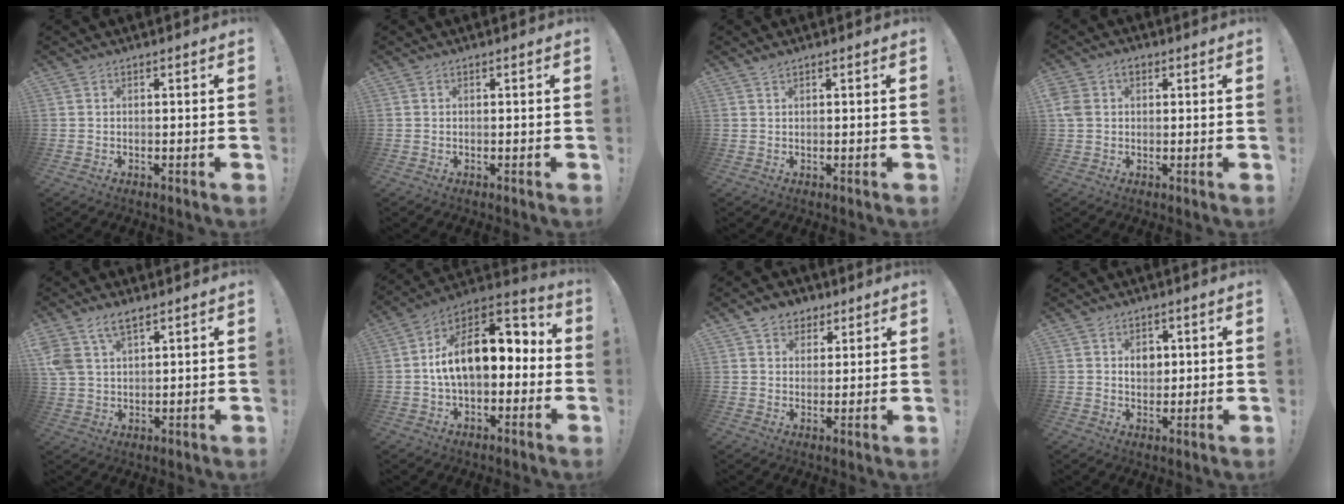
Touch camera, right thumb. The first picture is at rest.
{"total": 0.0}
{"total": 1.2, "force": [1.1, 0.2, 0.4], "torque": [-0.008, 0.001, 0.021]}
{"total": 5.4, "force": [1.5, 4.2, 3.1], "torque": [-0.060, 0.002, 0.030]}
{"total": 7.7, "force": [5.0, 4.3, 4.1], "torque": [-0.075, -0.012, 0.098]}
{"total": 17.3, "force": [2.4, 9.9, 14.0], "torque": [-0.218, 0.004, 0.046]}
{"total": 6.2, "force": [3.5, 5.0, 1.2], "torque": [-0.004, -0.020, 0.066]}
{"total": 4.7, "force": [1.5, 4.0, 2.0], "torque": [-0.022, -0.004, 0.023]}